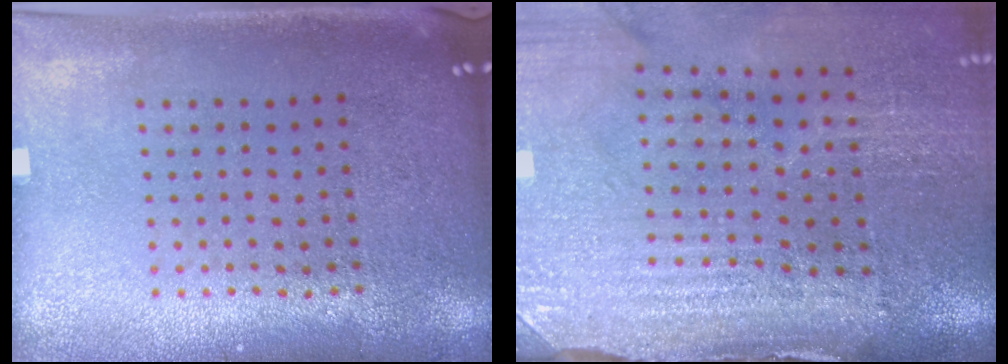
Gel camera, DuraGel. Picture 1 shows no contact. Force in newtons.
{"total": 4.3, "press": 3.7, "slide": 2.2}